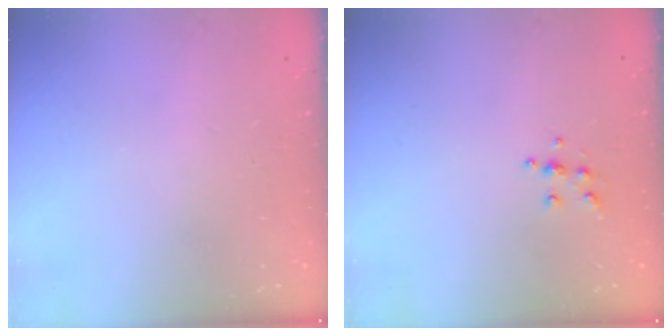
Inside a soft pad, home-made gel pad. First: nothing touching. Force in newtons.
{"total": 5.2, "press": 5.2, "slide": 0.6}